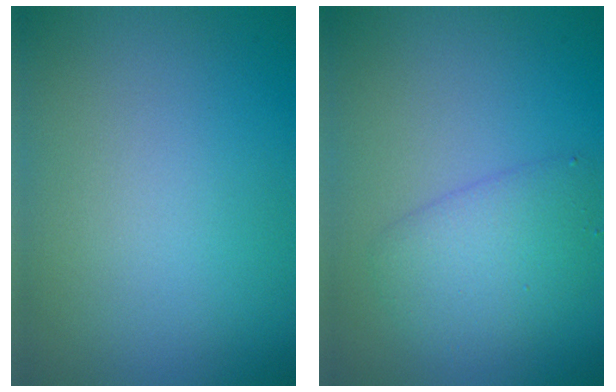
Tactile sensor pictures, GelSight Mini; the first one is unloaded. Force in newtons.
{"total": 3.0, "press": 3.0, "slide": 0.1}